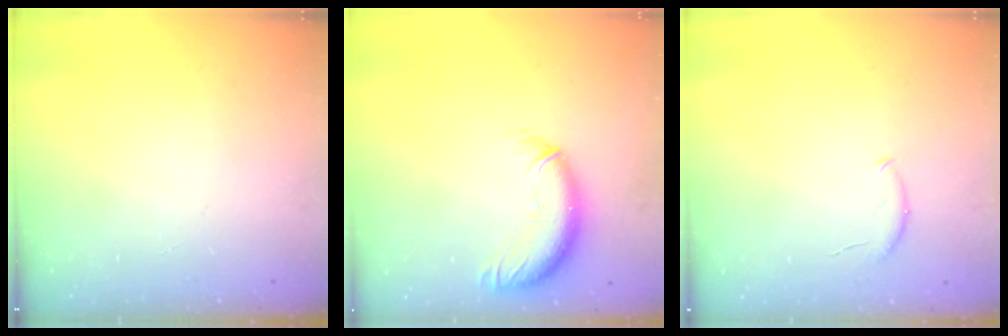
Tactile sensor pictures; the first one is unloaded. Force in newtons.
{"total": 11.5, "press": 11.2, "slide": 2.6}
{"total": 5.3, "press": 5.2, "slide": 0.6}